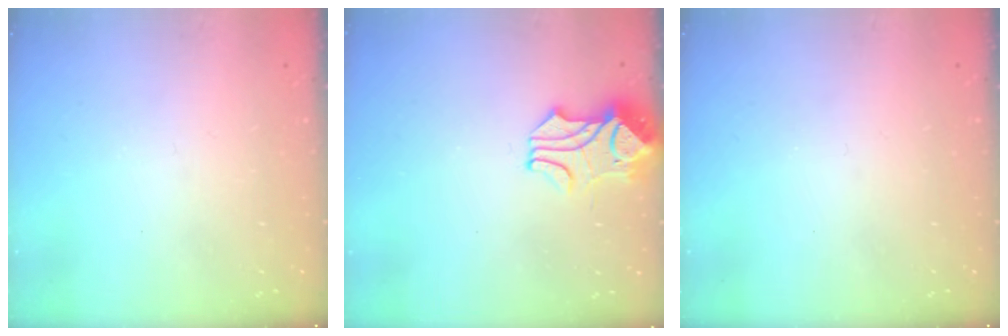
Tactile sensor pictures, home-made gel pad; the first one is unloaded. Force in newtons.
{"total": 2.0, "press": 1.8, "slide": 0.8}
{"total": 0.0}